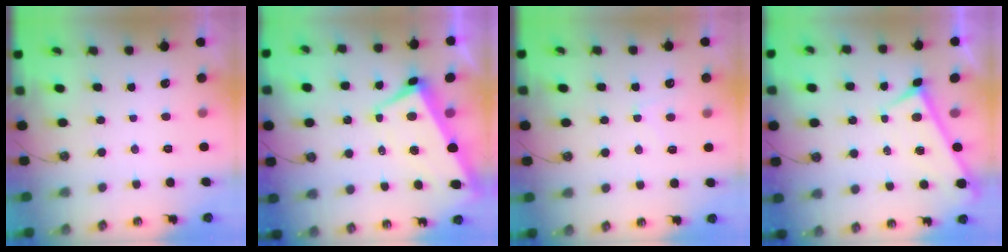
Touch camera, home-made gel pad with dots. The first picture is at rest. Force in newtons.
{"total": 1.7, "press": 1.1, "slide": 1.3}
{"total": 1.3, "press": 1.2, "slide": 0.6}
{"total": 0.0}